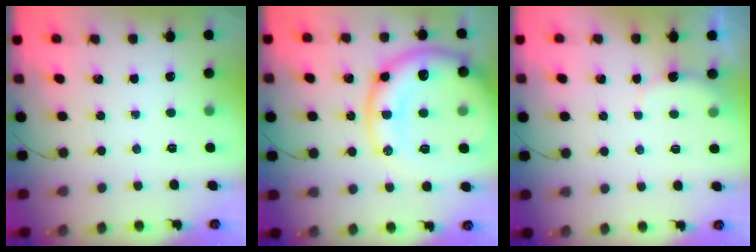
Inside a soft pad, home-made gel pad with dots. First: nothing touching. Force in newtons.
{"total": 23.6, "press": 23.5, "slide": 2.8}
{"total": 3.0, "press": 2.9, "slide": 0.7}